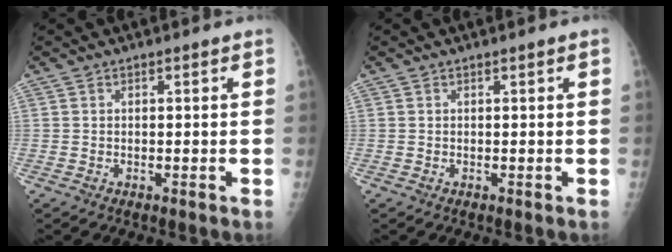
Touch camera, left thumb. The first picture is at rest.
{"total": 0.0}